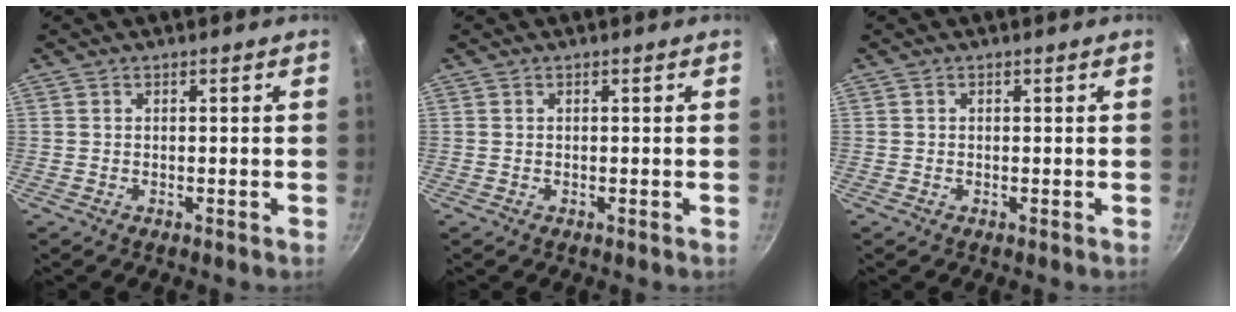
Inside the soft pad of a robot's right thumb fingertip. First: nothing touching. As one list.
[{"total": 0.0}, {"total": 0.0}]